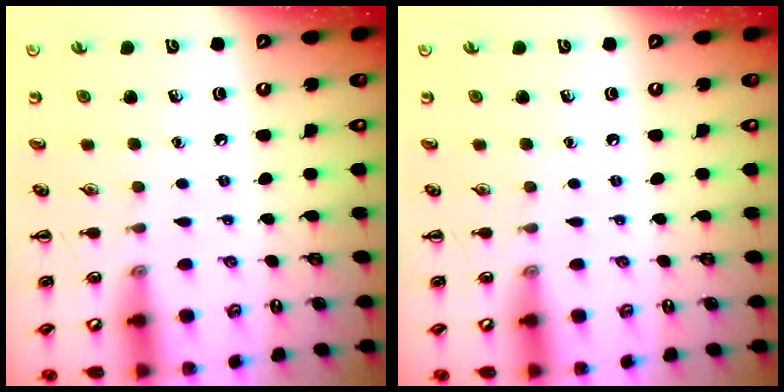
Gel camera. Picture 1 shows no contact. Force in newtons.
{"total": 0.0}